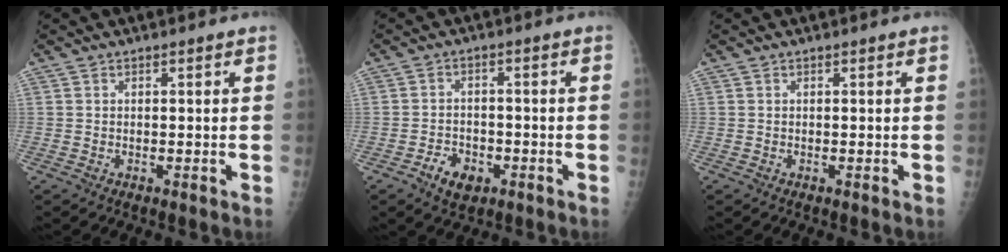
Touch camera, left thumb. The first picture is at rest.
{"total": 5.5, "force": [-2.9, 3.7, 2.9], "torque": [-0.036, 0.021, -0.046]}
{"total": 0.0}